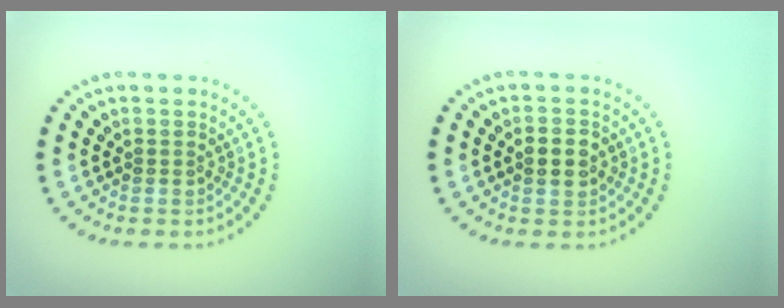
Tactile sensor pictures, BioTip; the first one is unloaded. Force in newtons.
{"total": 2.6, "press": 2.6, "slide": 0.0}